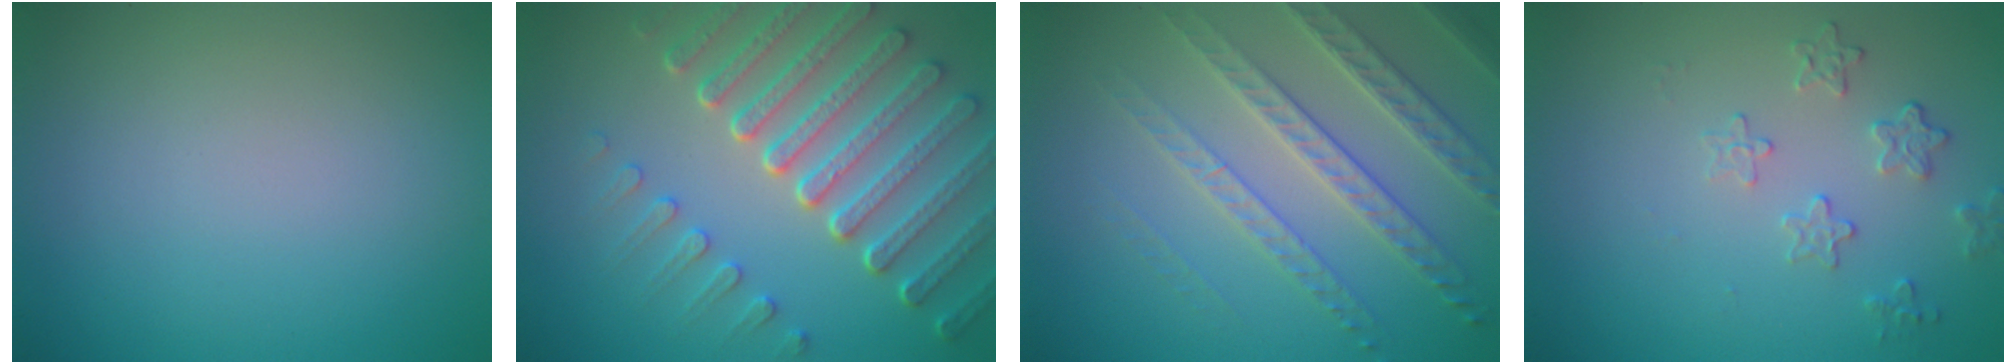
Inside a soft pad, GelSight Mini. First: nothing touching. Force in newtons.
{"total": 7.5, "press": 5.6, "slide": 5.0}
{"total": 5.0, "press": 4.2, "slide": 2.8}
{"total": 1.9, "press": 1.3, "slide": 1.4}